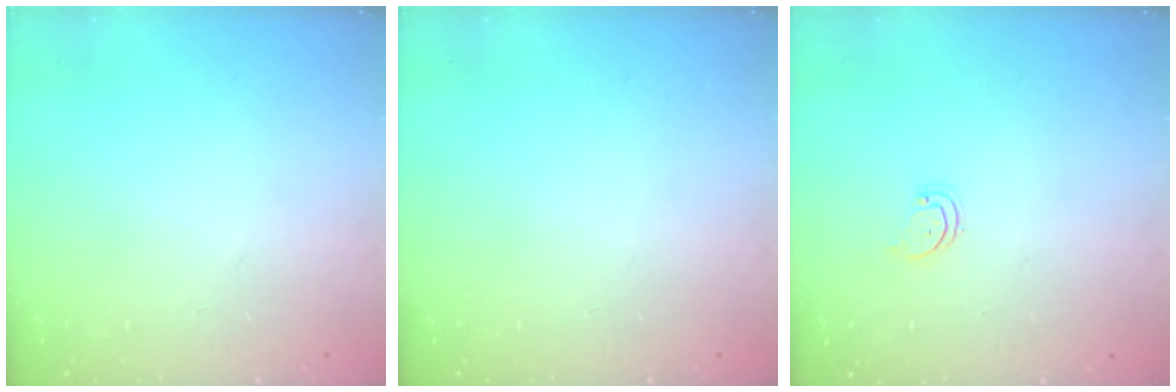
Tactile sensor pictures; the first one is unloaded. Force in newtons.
{"total": 0.0}
{"total": 2.3, "press": 2.3, "slide": 0.1}